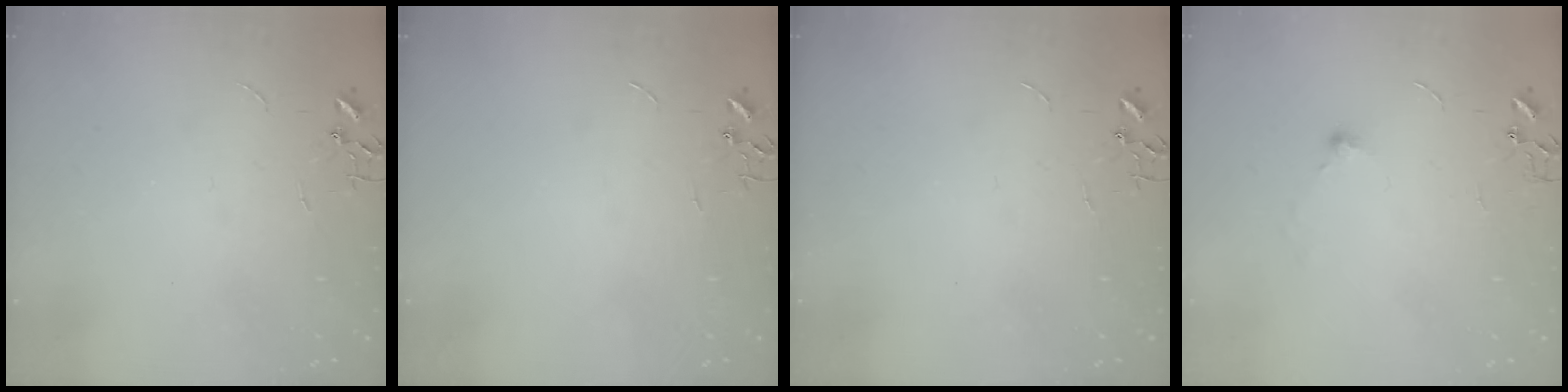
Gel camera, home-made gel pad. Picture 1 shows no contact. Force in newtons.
{"total": 0.0}
{"total": 0.0}
{"total": 5.5, "press": 5.5, "slide": 0.8}